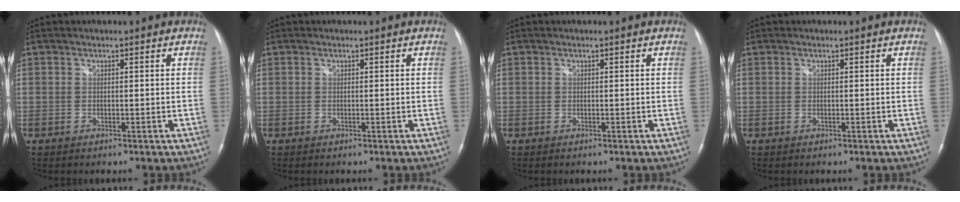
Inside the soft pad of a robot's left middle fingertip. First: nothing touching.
{"total": 0.0}
{"total": 0.0}
{"total": 0.0}